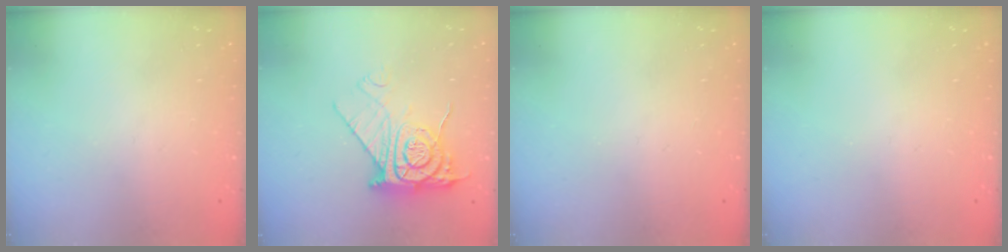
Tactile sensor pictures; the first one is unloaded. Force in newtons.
{"total": 12.3, "press": 12.3, "slide": 1.2}
{"total": 0.0}
{"total": 0.0}